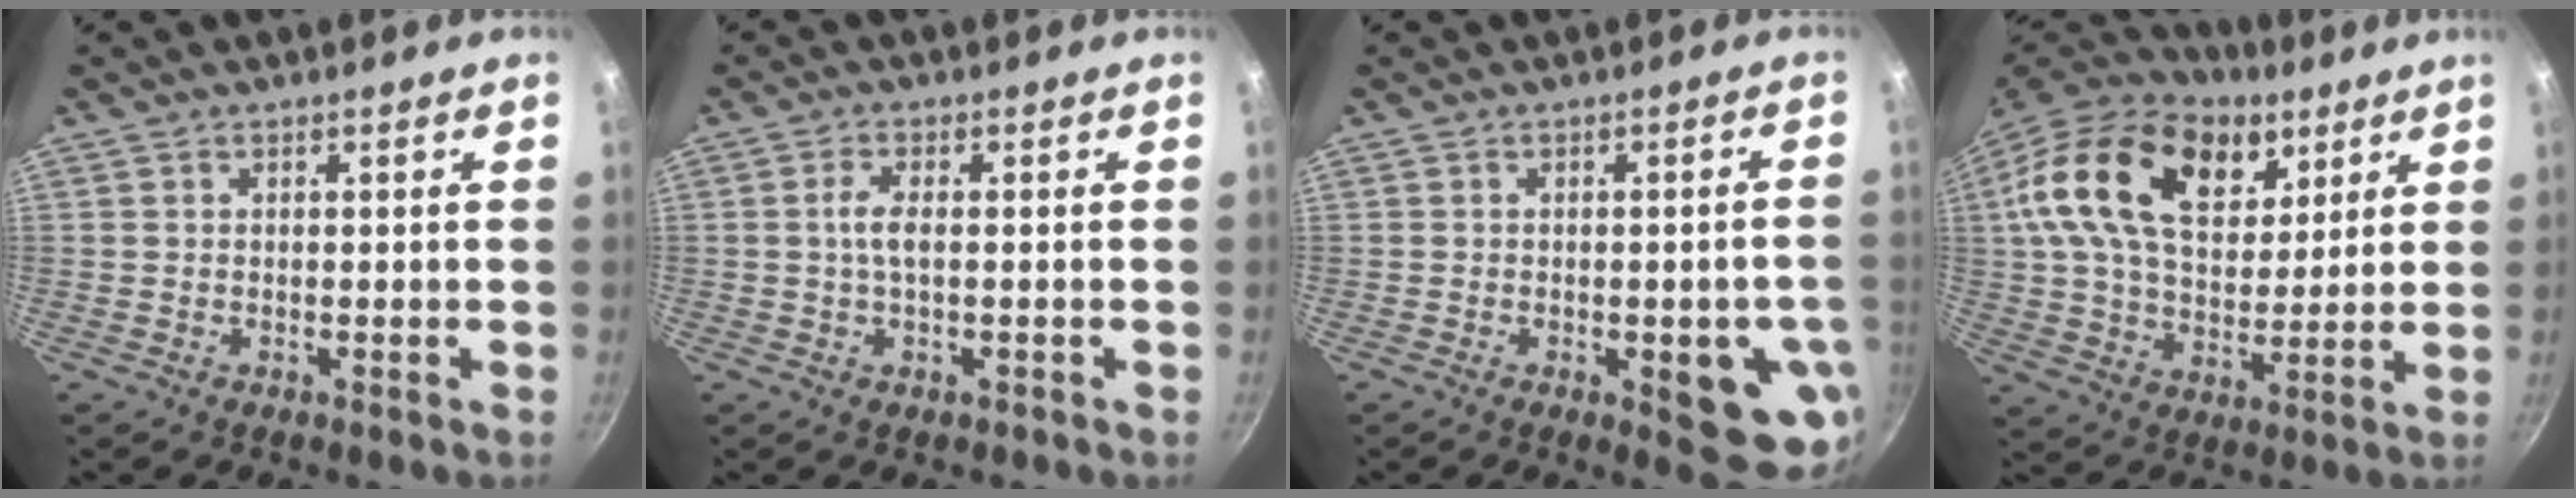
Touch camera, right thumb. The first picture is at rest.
{"total": 3.5, "force": [-0.1, 1.4, 3.2], "torque": [-0.069, 0.005, -0.008]}
{"total": 11.4, "force": [-2.9, 4.5, 10.0], "torque": [-0.080, 0.004, -0.032]}
{"total": 24.8, "force": [10.9, 15.2, 16.3], "torque": [-0.261, -0.017, 0.181]}